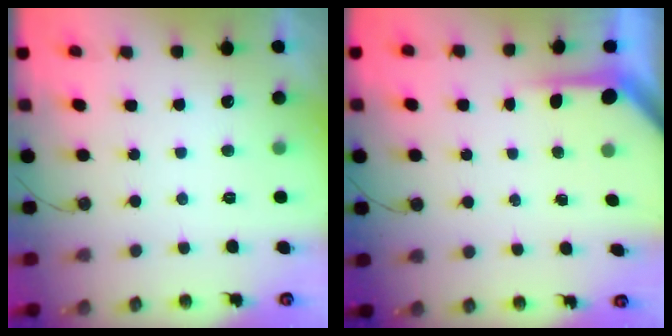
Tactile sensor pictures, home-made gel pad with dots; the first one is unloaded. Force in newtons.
{"total": 3.9, "press": 3.9, "slide": 0.4}